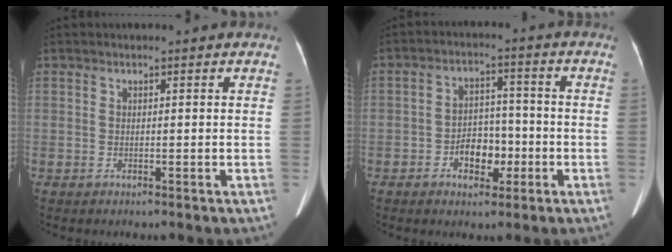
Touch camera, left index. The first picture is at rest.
{"total": 5.7, "force": [-2.7, 3.4, 3.6], "torque": [-0.056, 0.006, -0.038]}